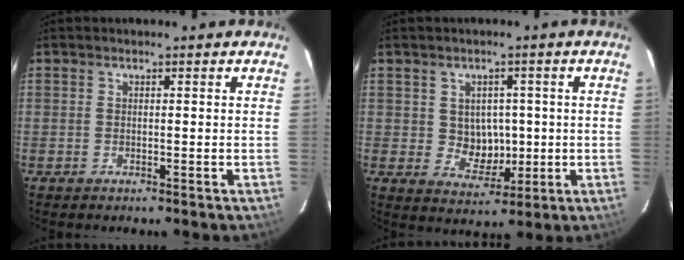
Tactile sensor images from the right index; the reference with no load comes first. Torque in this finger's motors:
{"motor_torque": [0.03, 0.11, 0.14, 0.00]}